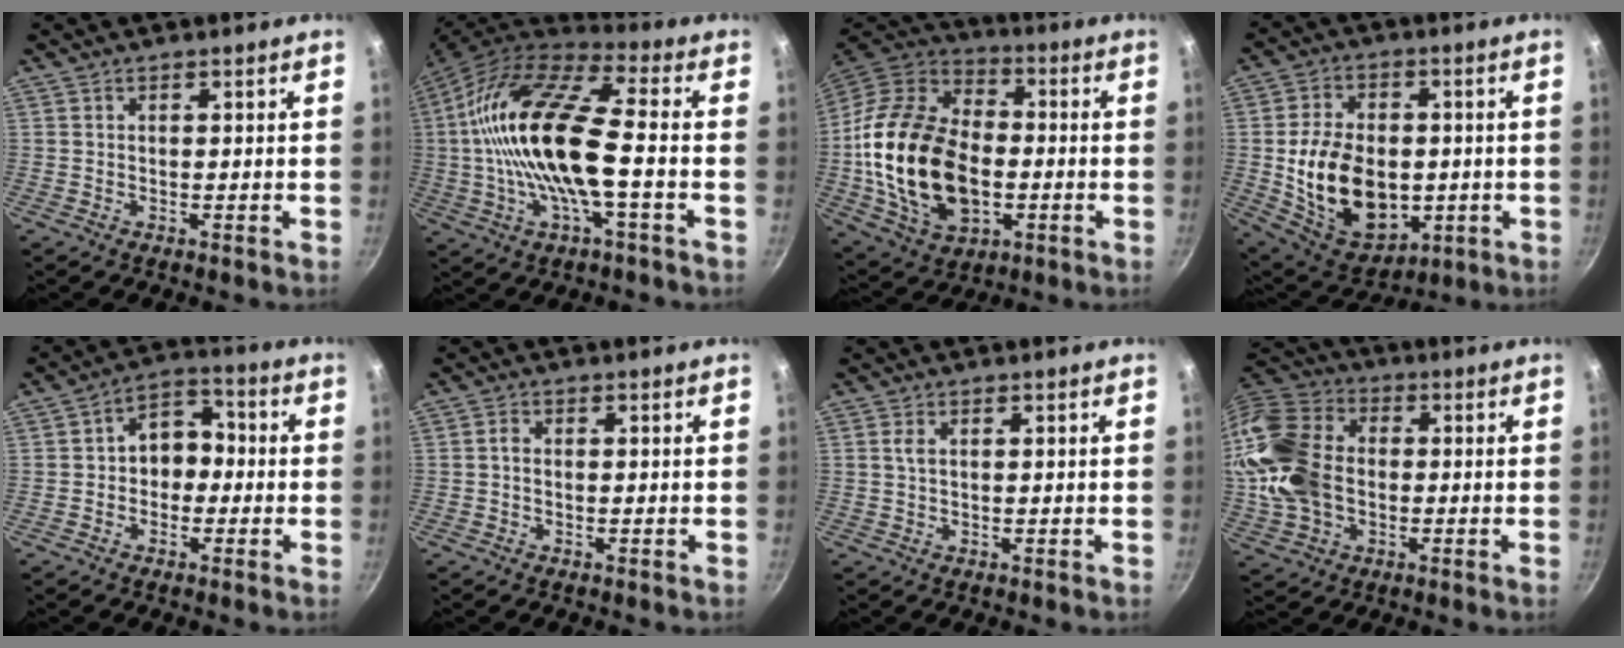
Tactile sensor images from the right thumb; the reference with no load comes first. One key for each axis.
{"total": 20.7, "fx": -0.9, "fy": 7.1, "fz": 19.4, "tx": -0.374, "ty": 0.034, "tz": -0.031}
{"total": 25.5, "fx": -3.0, "fy": 16.5, "fz": 19.2, "tx": -0.343, "ty": 0.022, "tz": -0.049}
{"total": 19.0, "fx": -1.7, "fy": 13.1, "fz": 13.6, "tx": -0.207, "ty": 0.001, "tz": -0.008}
{"total": 7.5, "fx": -0.6, "fy": 5.8, "fz": 4.6, "tx": -0.017, "ty": 0.027, "tz": -0.024}
{"total": 1.3, "fx": -0.2, "fy": 1.0, "fz": 0.9, "tx": -0.014, "ty": 0.008, "tz": -0.005}
{"total": 1.5, "fx": 0.4, "fy": 0.8, "fz": 1.2, "tx": -0.024, "ty": 0.002, "tz": 0.007}
{"total": 17.4, "fx": -0.8, "fy": 12.7, "fz": 11.8, "tx": -0.232, "ty": 0.024, "tz": -0.021}